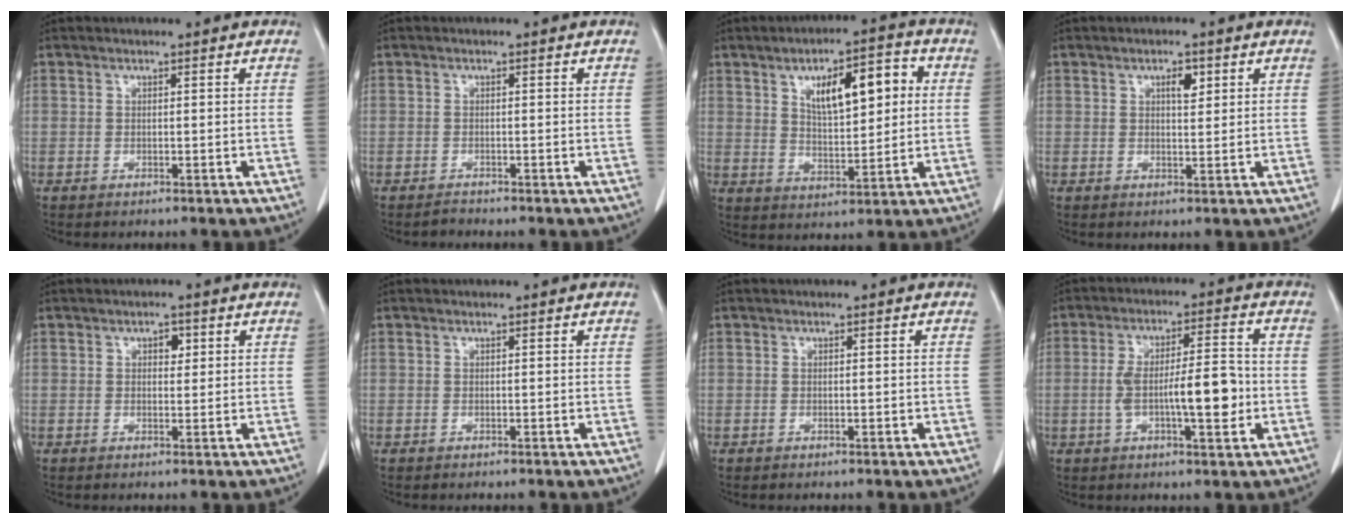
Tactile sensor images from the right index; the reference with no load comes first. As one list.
[{"total": 0.9, "force": [-0.9, 0.1, 0.0], "torque": [0.001, -0.003, -0.016]}, {"total": 11.0, "force": [3.3, 3.8, 9.7], "torque": [-0.149, 0.019, 0.058]}, {"total": 2.5, "force": [1.1, 1.0, 2.0], "torque": [-0.033, -0.001, 0.018]}, {"total": 1.8, "force": [0.7, 1.1, 1.2], "torque": [-0.016, 0.001, 0.008]}, {"total": 0.0}, {"total": 0.5, "force": [-0.1, 0.3, 0.5], "torque": [-0.008, 0.000, 0.001]}, {"total": 9.8, "force": [-1.6, 2.0, 9.5], "torque": [-0.164, 0.010, -0.025]}]